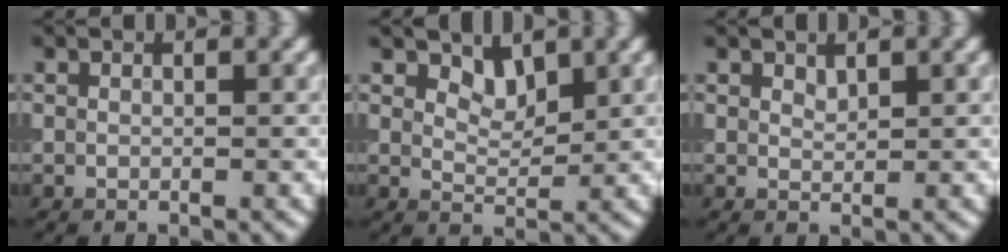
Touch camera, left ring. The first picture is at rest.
{"total": 2.1, "force": [1.6, 1.0, 1.0], "torque": [-0.019, -0.009, 0.025]}
{"total": 0.8, "force": [0.6, 0.3, 0.3], "torque": [-0.006, -0.002, 0.014]}